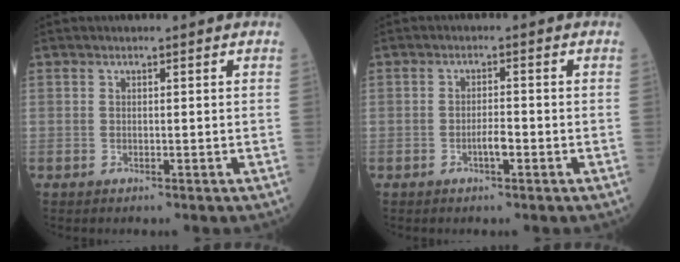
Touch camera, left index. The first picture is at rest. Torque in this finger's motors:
{"motor_torque": [0.50, 0.00, 0.06, 0.01]}